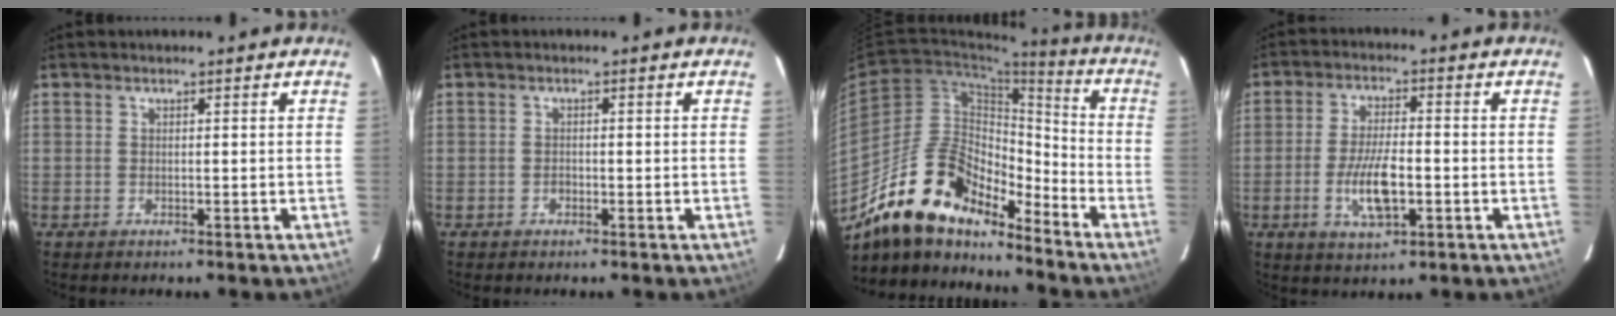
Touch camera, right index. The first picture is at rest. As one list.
[{"total": 0.9, "force": [-0.5, 0.6, 0.5], "torque": [-0.010, 0.002, -0.007]}, {"total": 17.2, "force": [-14.2, 6.0, 7.5], "torque": [-0.130, 0.031, -0.258]}, {"total": 8.0, "force": [-2.2, 2.3, 7.3], "torque": [-0.144, -0.003, -0.037]}]